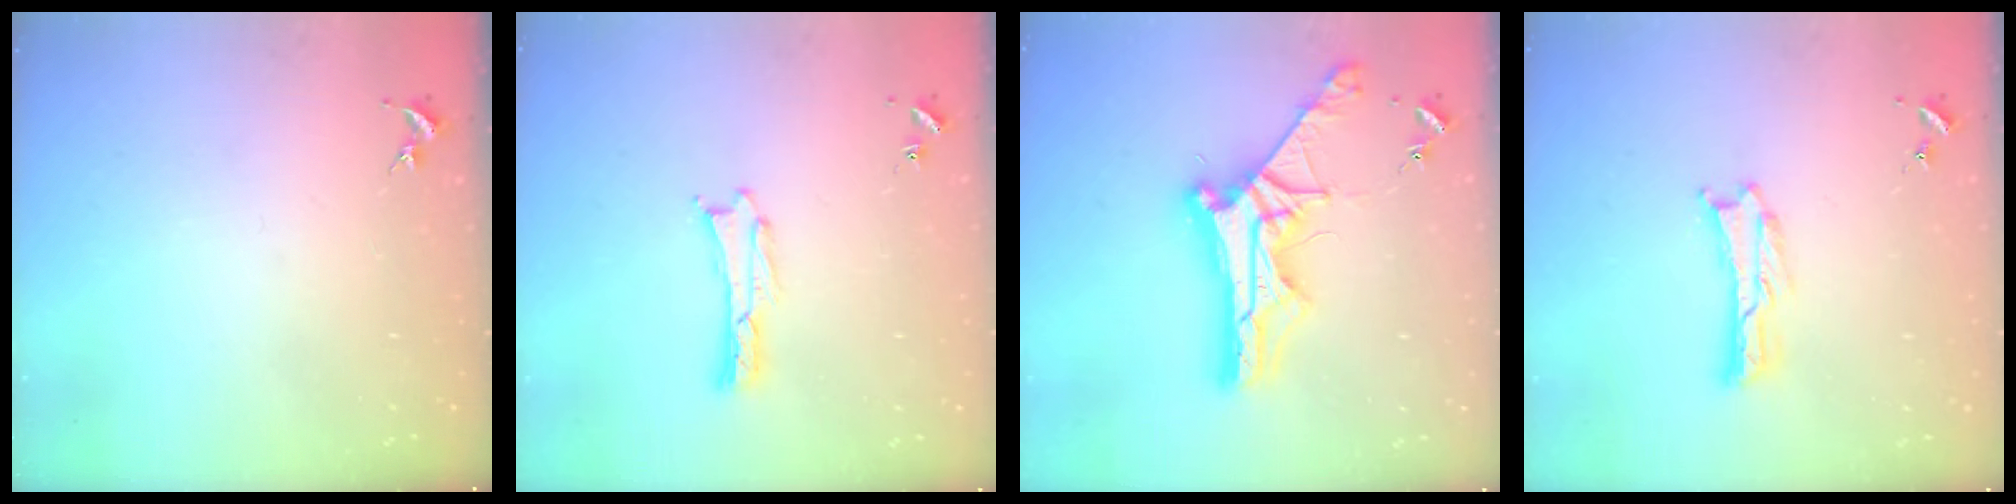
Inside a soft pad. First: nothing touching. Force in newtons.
{"total": 0.0}
{"total": 9.8, "press": 9.7, "slide": 0.9}
{"total": 0.0}